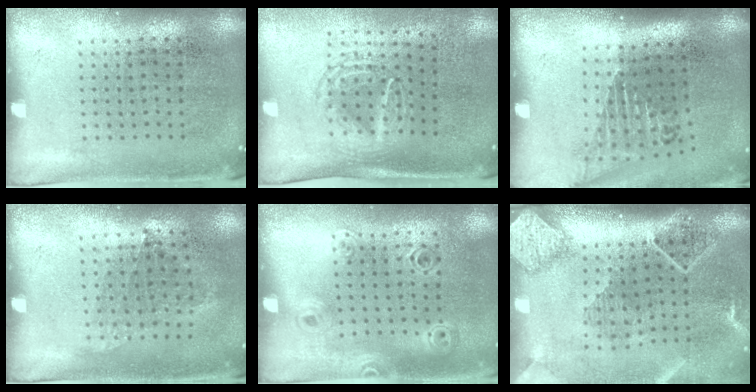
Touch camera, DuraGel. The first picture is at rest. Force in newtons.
{"total": 1.6, "press": 1.3, "slide": 0.9}
{"total": 1.6, "press": 1.2, "slide": 1.1}
{"total": 1.0, "press": 0.8, "slide": 0.6}
{"total": 1.0, "press": 1.0, "slide": 0.1}
{"total": 2.6, "press": 1.9, "slide": 1.8}